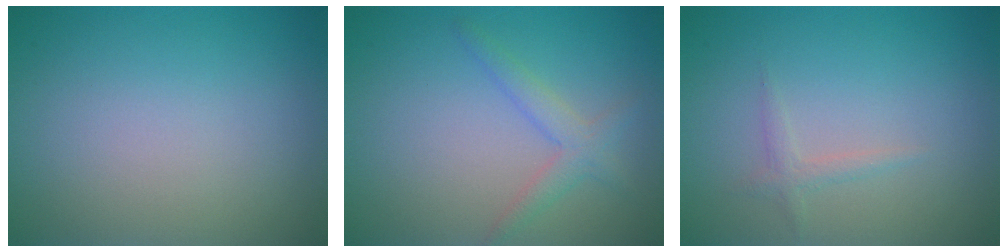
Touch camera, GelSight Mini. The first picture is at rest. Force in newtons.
{"total": 2.1, "press": 2.1, "slide": 0.1}
{"total": 1.0, "press": 1.0, "slide": 0.0}